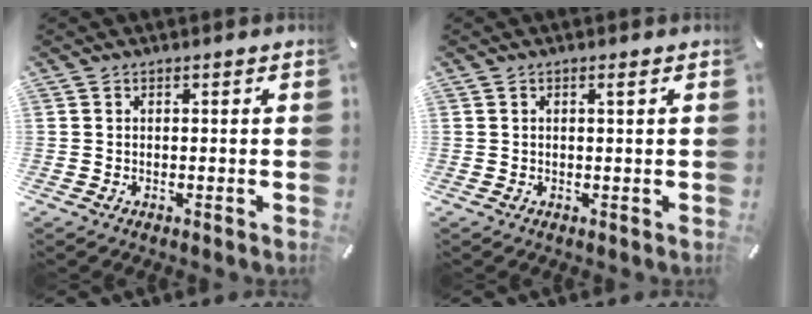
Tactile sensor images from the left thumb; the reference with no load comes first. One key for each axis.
{"total": 1.8, "fx": 0.8, "fy": 0.0, "fz": 1.6, "tx": -0.035, "ty": -0.003, "tz": 0.013}